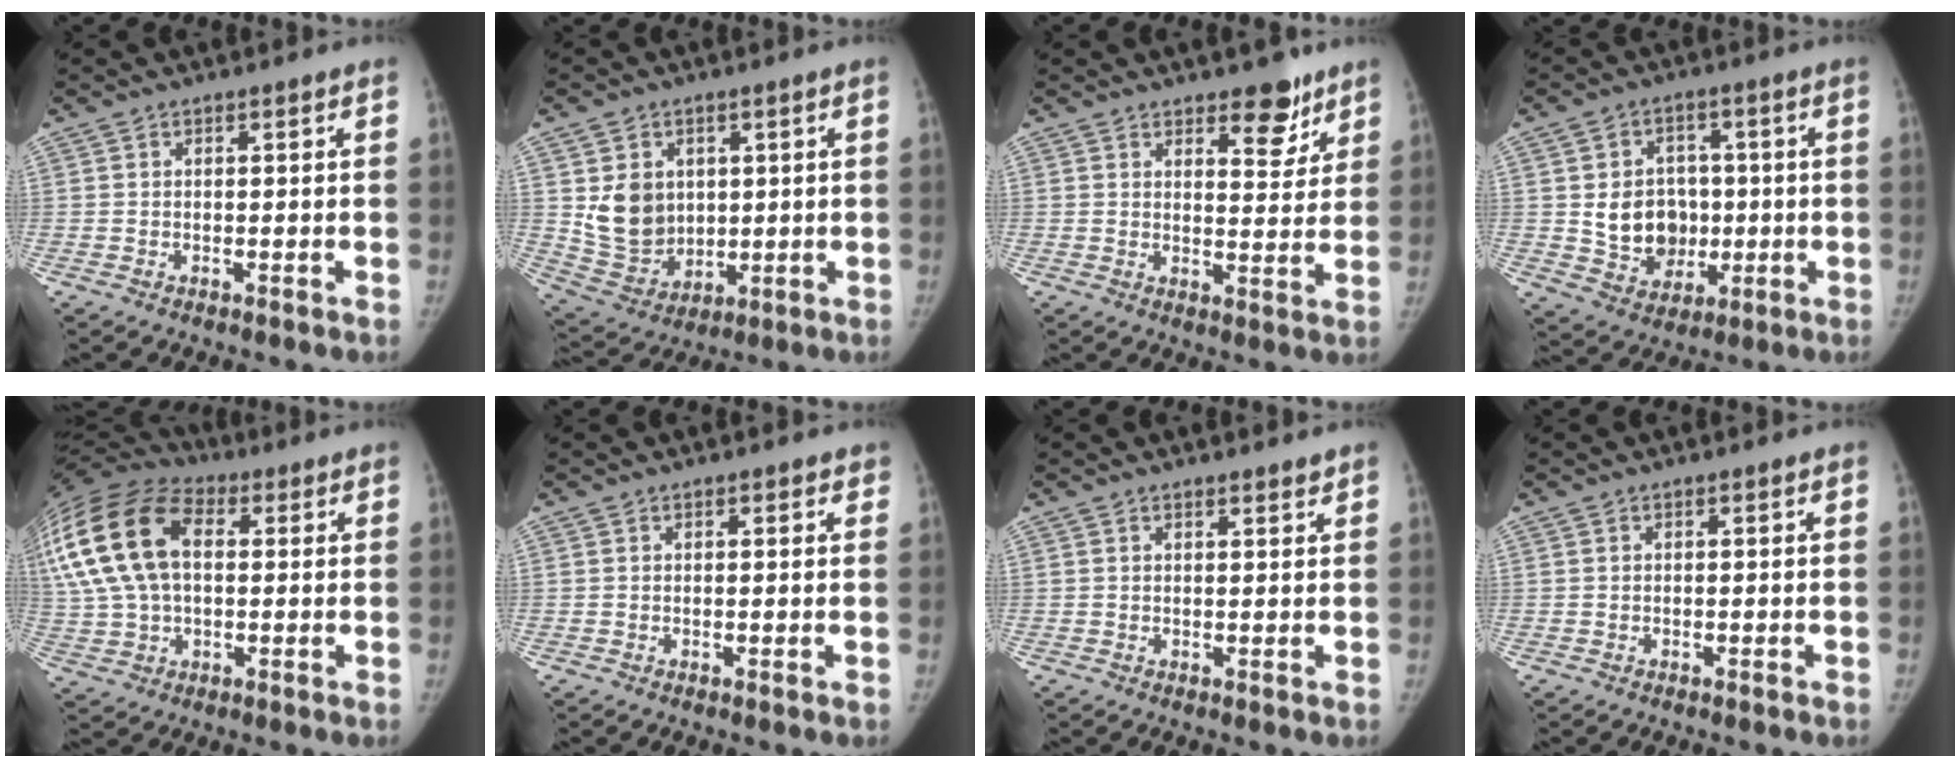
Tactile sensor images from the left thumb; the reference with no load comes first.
{"total": 10.7, "force": [2.2, 8.8, 5.6], "torque": [-0.061, -0.020, 0.065]}
{"total": 7.2, "force": [5.0, 3.3, 4.0], "torque": [-0.021, -0.032, 0.068]}
{"total": 10.9, "force": [-0.2, 9.2, 5.9], "torque": [-0.052, -0.001, 0.013]}
{"total": 22.6, "force": [4.8, 14.1, 17.0], "torque": [-0.377, 0.032, 0.084]}
{"total": 1.5, "force": [0.9, 0.7, 0.9], "torque": [-0.002, -0.002, 0.007]}
{"total": 1.4, "force": [1.3, 0.3, 0.5], "torque": [0.000, -0.009, 0.021]}
{"total": 0.0}